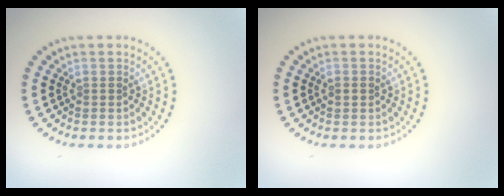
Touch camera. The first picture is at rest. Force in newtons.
{"total": 0.9, "press": 0.9, "slide": 0.1}